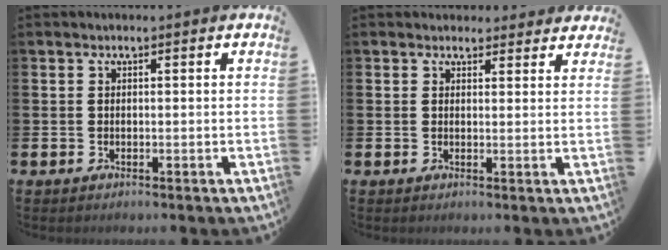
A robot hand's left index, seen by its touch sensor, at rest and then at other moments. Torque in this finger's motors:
{"motor_torque": [0.74, -1.40, -0.03, 0.00]}